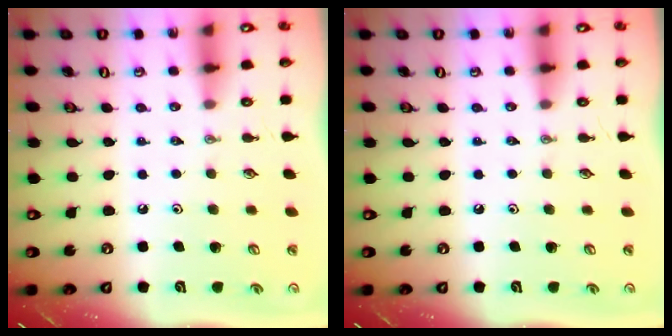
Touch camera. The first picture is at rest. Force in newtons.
{"total": 0.0}